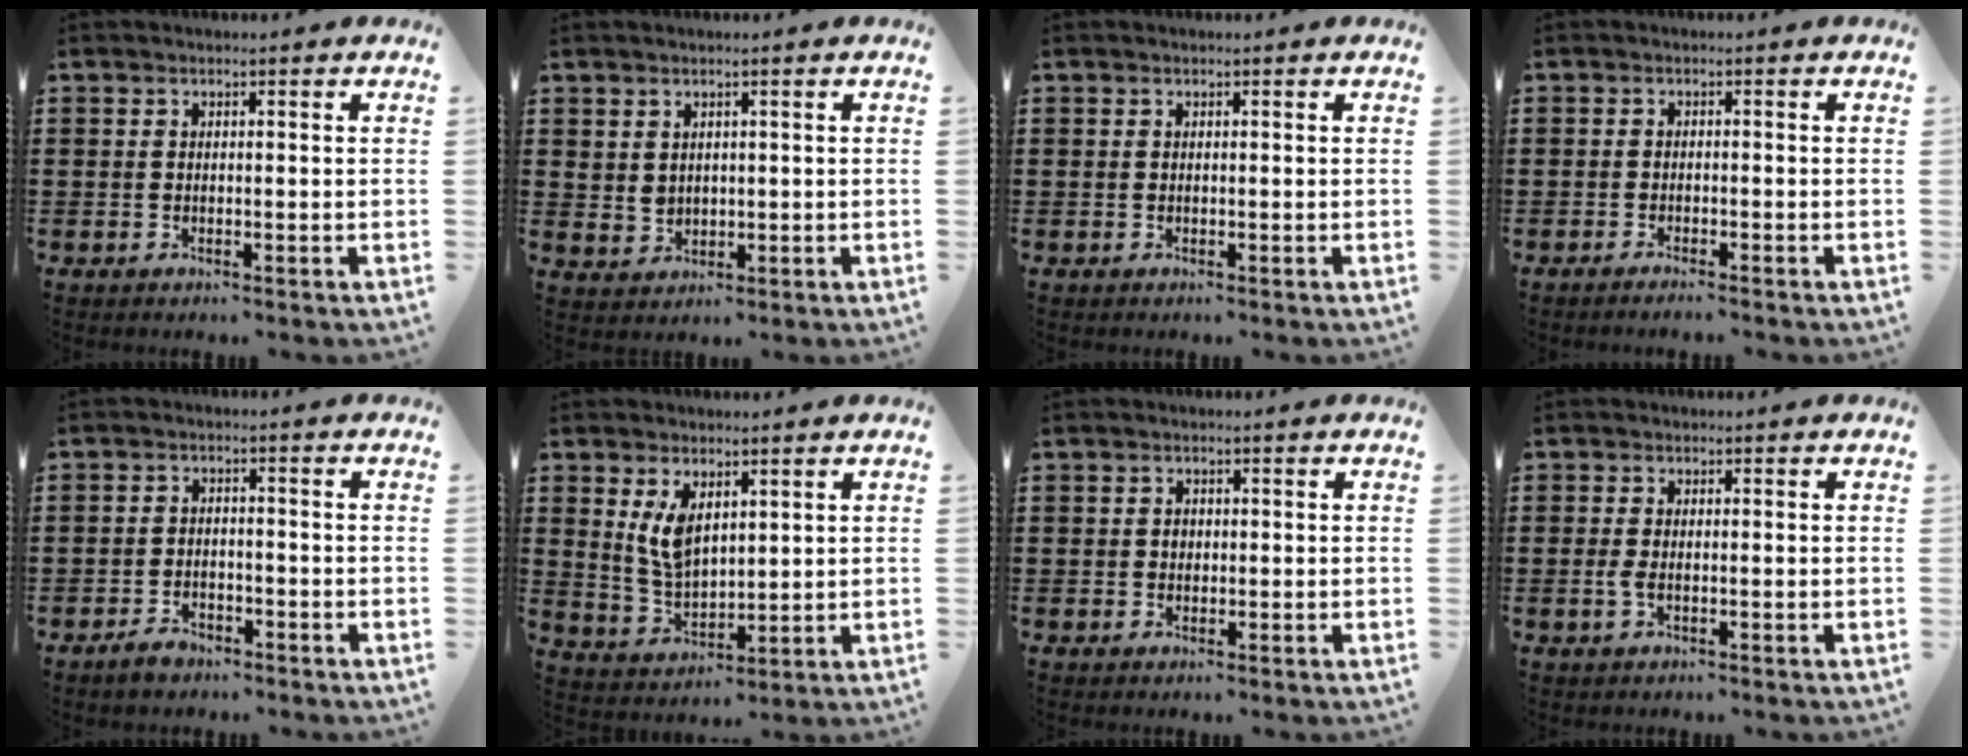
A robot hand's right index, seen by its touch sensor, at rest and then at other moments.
{"total": 2.2, "force": [1.3, 1.7, 0.6], "torque": [-0.020, 0.005, 0.026]}
{"total": 0.0}
{"total": 1.2, "force": [-1.1, -0.1, 0.3], "torque": [-0.007, 0.000, -0.022]}
{"total": 2.3, "force": [-2.0, 0.9, 0.6], "torque": [-0.017, 0.002, -0.040]}
{"total": 6.4, "force": [2.8, 3.4, 4.7], "torque": [-0.109, 0.004, 0.049]}
{"total": 0.8, "force": [0.1, 0.6, 0.4], "torque": [-0.010, 0.003, 0.002]}
{"total": 1.6, "force": [-0.4, 0.4, 1.5], "torque": [-0.036, -0.006, -0.009]}